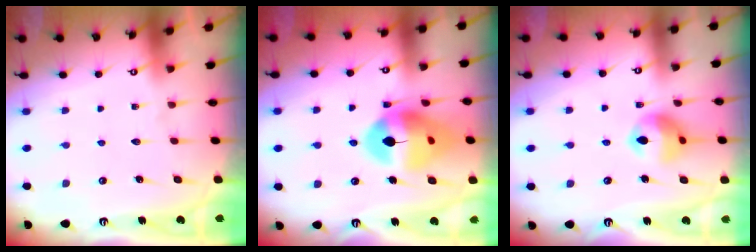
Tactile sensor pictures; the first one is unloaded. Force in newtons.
{"total": 16.3, "press": 16.1, "slide": 2.2}
{"total": 11.9, "press": 11.8, "slide": 1.6}